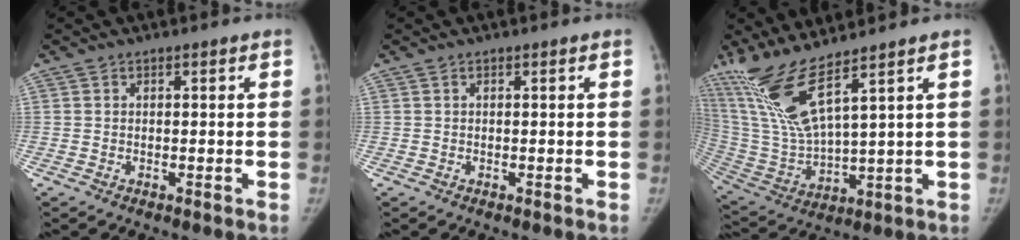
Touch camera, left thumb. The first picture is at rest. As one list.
[{"total": 0.0}, {"total": 13.7, "force": [9.5, 1.1, 9.8], "torque": [-0.220, -0.059, 0.206]}]